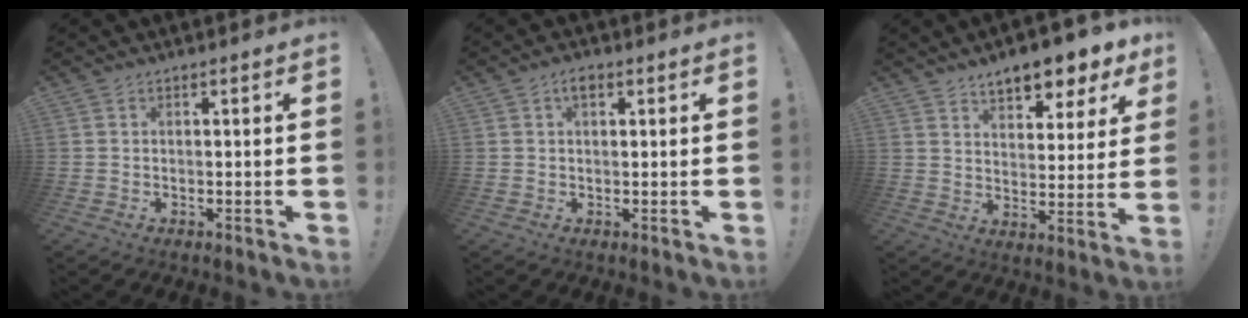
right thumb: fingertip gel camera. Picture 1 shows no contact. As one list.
[{"total": 2.8, "force": [1.3, 1.4, 2.1], "torque": [-0.036, 0.004, 0.020]}, {"total": 9.9, "force": [7.6, 3.7, 5.3], "torque": [-0.077, -0.051, 0.132]}]